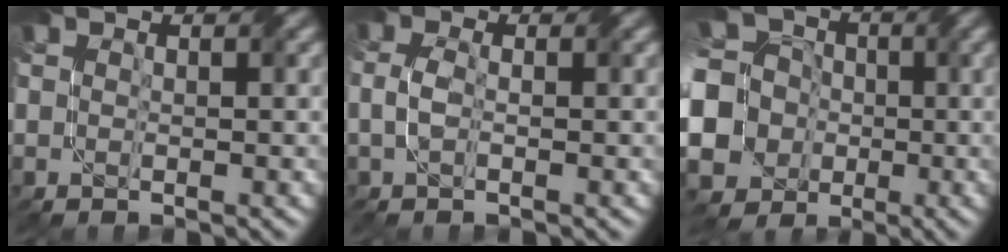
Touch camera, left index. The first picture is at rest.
{"total": 1.8, "force": [-0.6, 0.9, 1.5], "torque": [-0.039, 0.002, -0.018]}
{"total": 17.4, "force": [-4.7, 15.5, 6.4], "torque": [-0.179, -0.006, -0.116]}